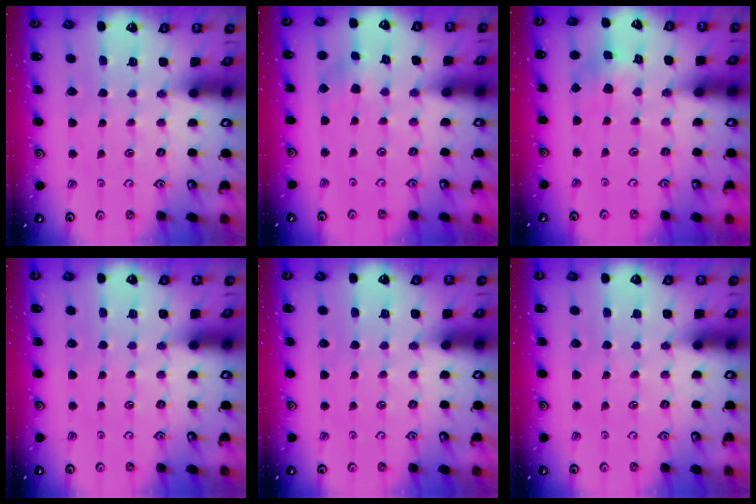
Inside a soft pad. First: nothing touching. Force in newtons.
{"total": 2.5, "press": 2.5, "slide": 0.5}
{"total": 2.9, "press": 2.9, "slide": 0.3}
{"total": 0.0}
{"total": 0.0}
{"total": 0.0}